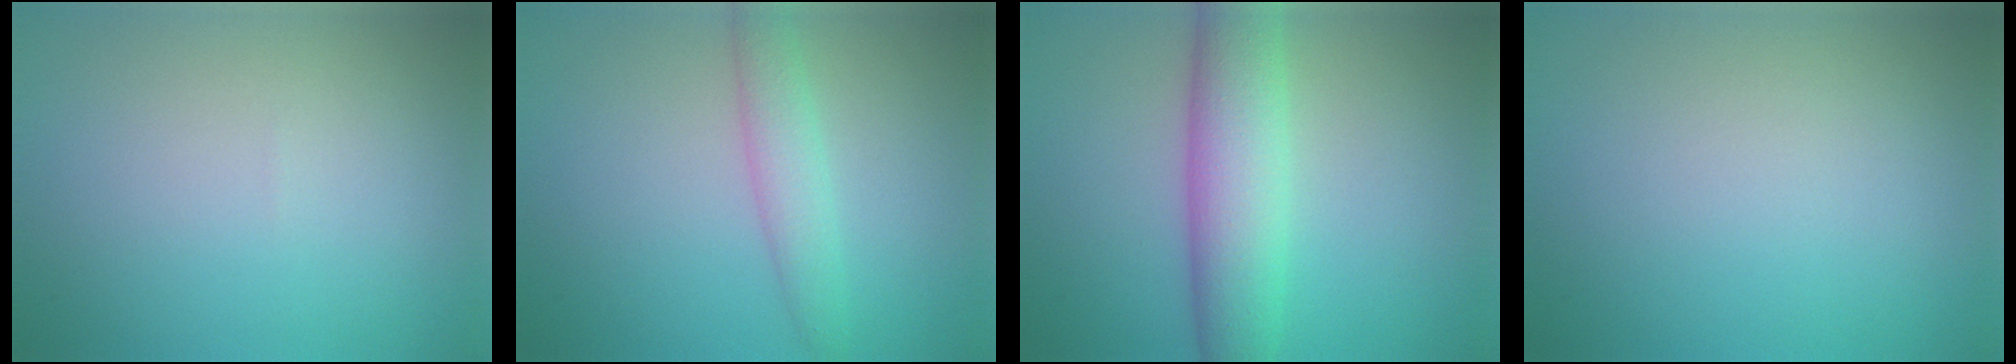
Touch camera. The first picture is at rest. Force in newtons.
{"total": 2.6, "press": 2.6, "slide": 0.1}
{"total": 6.7, "press": 6.7, "slide": 0.3}
{"total": 0.0}